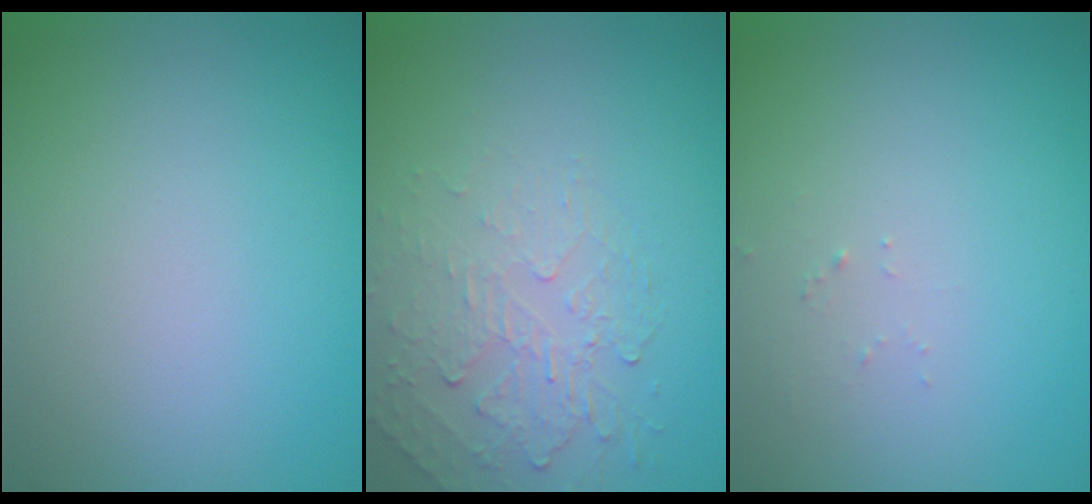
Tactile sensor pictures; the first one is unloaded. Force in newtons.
{"total": 2.2, "press": 1.1, "slide": 1.9}
{"total": 0.7, "press": 0.7, "slide": 0.1}